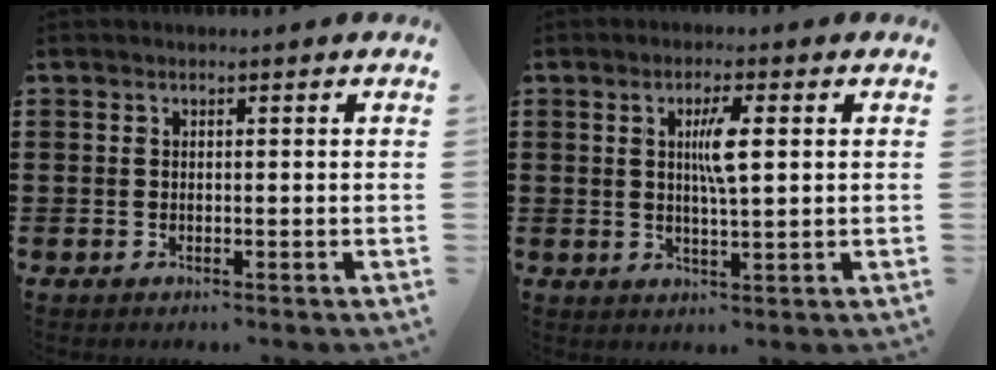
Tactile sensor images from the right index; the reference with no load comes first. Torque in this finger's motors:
{"motor_torque": [0.90, -0.03, 0.29, 0.08]}